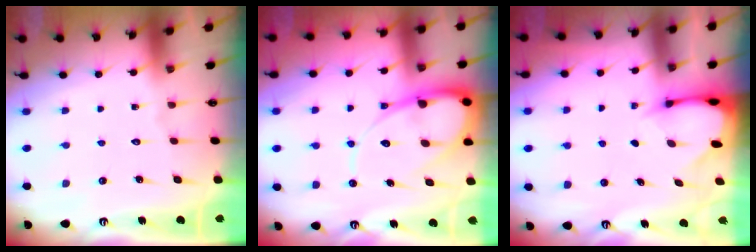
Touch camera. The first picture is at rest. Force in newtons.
{"total": 13.3, "press": 13.3, "slide": 1.2}
{"total": 2.7, "press": 2.7, "slide": 0.4}